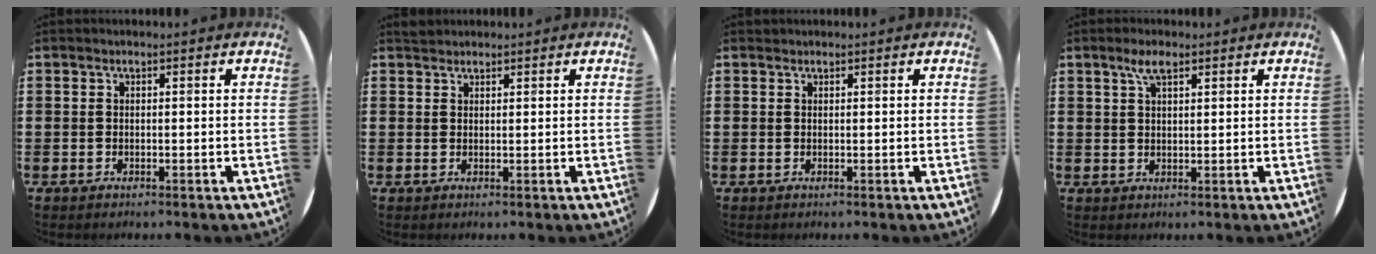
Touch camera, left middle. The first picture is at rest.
{"total": 1.2, "force": [1.1, 0.3, 0.0], "torque": [-0.002, 0.003, 0.022]}
{"total": 0.0}
{"total": 3.3, "force": [2.1, 1.1, 2.3], "torque": [-0.043, 0.004, 0.035]}